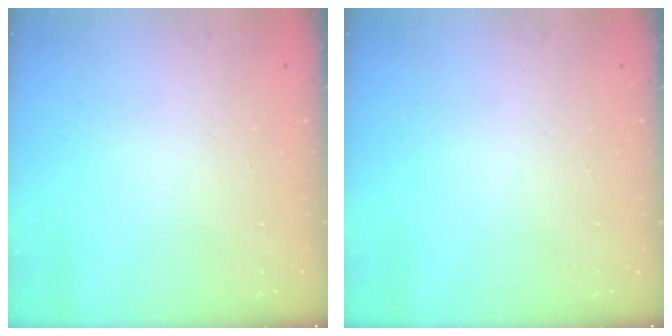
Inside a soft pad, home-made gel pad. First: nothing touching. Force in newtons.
{"total": 0.0}